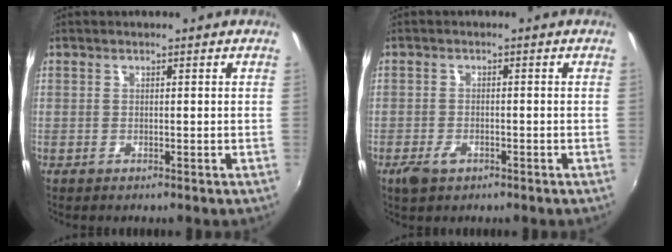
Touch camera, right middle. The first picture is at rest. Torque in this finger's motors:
{"motor_torque": [0.57, -0.54, 0.01, 0.05]}